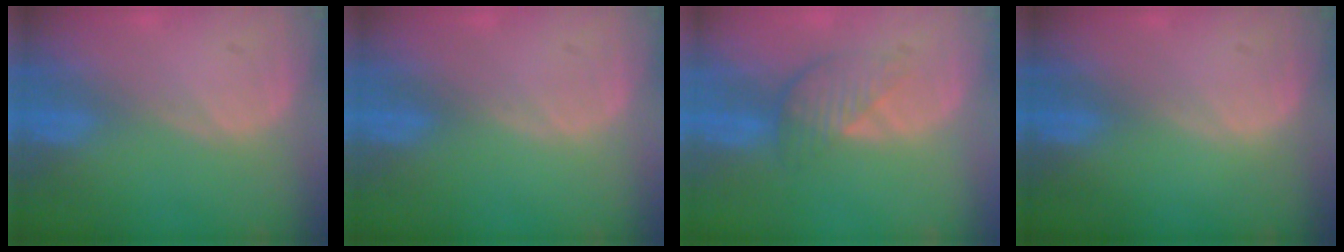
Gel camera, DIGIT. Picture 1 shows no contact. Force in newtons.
{"total": 0.0}
{"total": 4.5, "press": 4.1, "slide": 1.9}
{"total": 0.0}